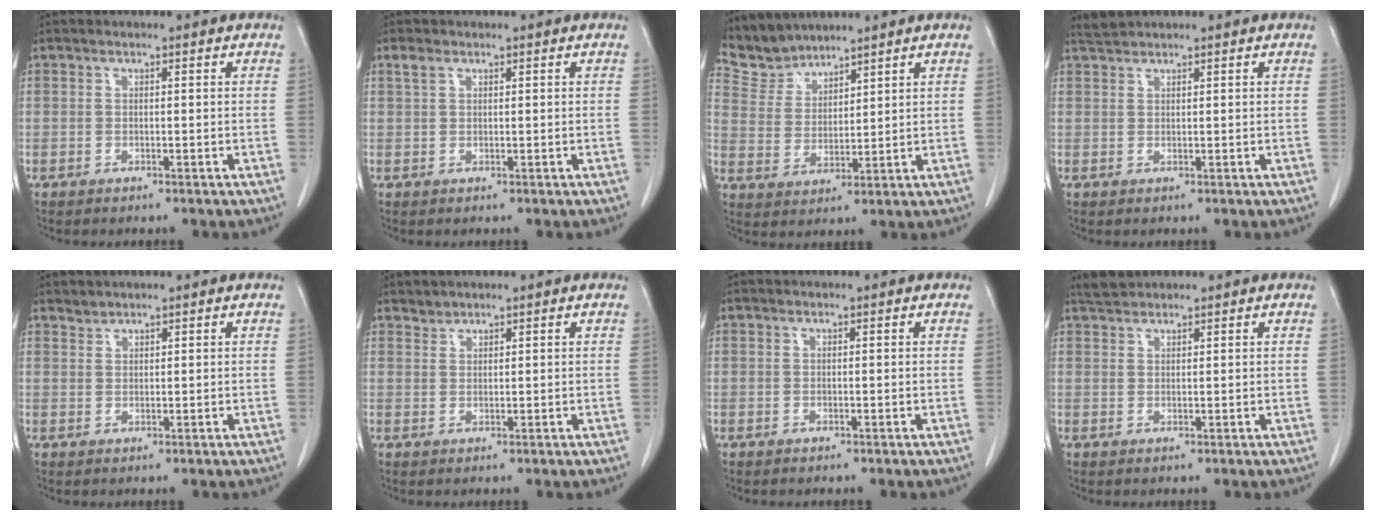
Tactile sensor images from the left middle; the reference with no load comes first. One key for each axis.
{"total": 1.4, "fx": 0.9, "fy": 0.7, "fz": 0.8, "tx": -0.022, "ty": 0.011, "tz": 0.020}
{"total": 5.7, "fx": 5.6, "fy": 1.1, "fz": -0.4, "tx": 0.001, "ty": 0.005, "tz": 0.126}
{"total": 1.4, "fx": 1.4, "fy": -0.3, "fz": -0.1, "tx": -0.005, "ty": 0.006, "tz": 0.034}
{"total": 1.1, "fx": 1.1, "fy": 0.1, "fz": -0.2, "tx": 0.001, "ty": -0.001, "tz": 0.021}
{"total": 1.1, "fx": 1.1, "fy": 0.2, "fz": -0.2, "tx": 0.004, "ty": 0.000, "tz": 0.021}
{"total": 0.0}
{"total": 2.0, "fx": 2.0, "fy": 0.3, "fz": 0.1, "tx": -0.011, "ty": 0.008, "tz": 0.040}